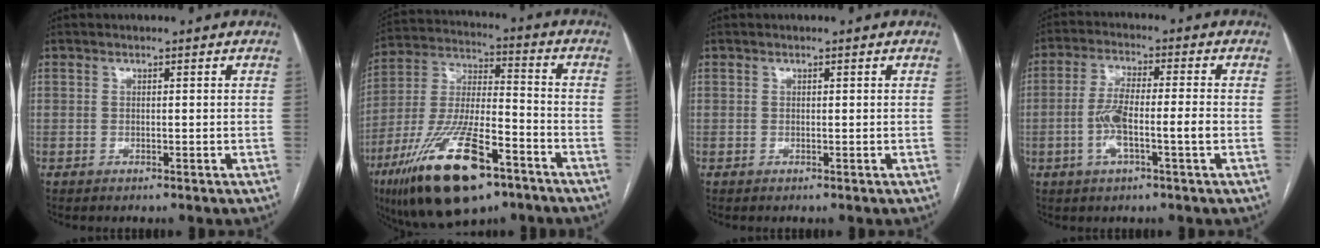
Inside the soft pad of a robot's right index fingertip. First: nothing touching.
{"total": 20.8, "force": [-12.0, 5.7, 16.0], "torque": [-0.328, -0.028, -0.210]}
{"total": 0.0}
{"total": 7.5, "force": [-2.0, 0.8, 7.2], "torque": [-0.144, 0.014, -0.039]}